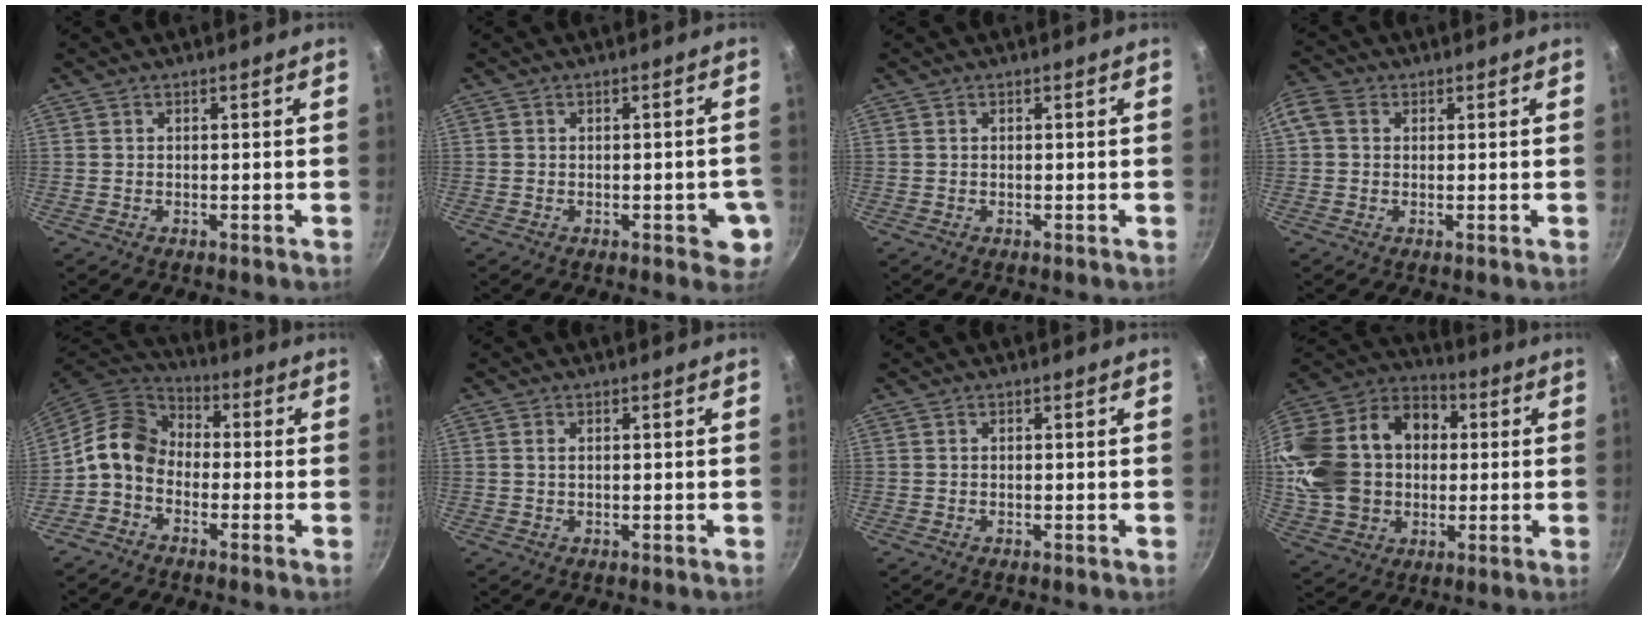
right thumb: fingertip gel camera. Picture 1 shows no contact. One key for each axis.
{"total": 5.1, "fx": -1.4, "fy": 2.6, "fz": 4.2, "tx": -0.025, "ty": 0.007, "tz": -0.017}
{"total": 0.0}
{"total": 4.8, "fx": 1.1, "fy": 3.9, "fz": 2.7, "tx": -0.056, "ty": 0.012, "tz": 0.008}
{"total": 9.6, "fx": -2.1, "fy": 7.4, "fz": 5.8, "tx": -0.085, "ty": 0.042, "tz": -0.066}
{"total": 0.9, "fx": 0.3, "fy": 0.4, "fz": 0.7, "tx": -0.014, "ty": 0.001, "tz": 0.004}
{"total": 0.0}
{"total": 26.4, "fx": 1.8, "fy": 20.4, "fz": 16.6, "tx": -0.313, "ty": 0.051, "tz": 0.038}